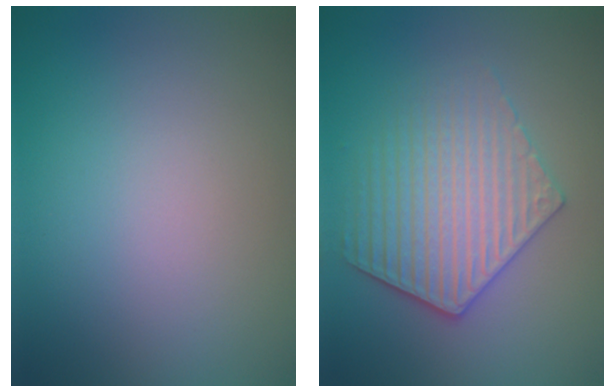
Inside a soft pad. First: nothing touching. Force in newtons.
{"total": 4.3, "press": 3.9, "slide": 1.8}